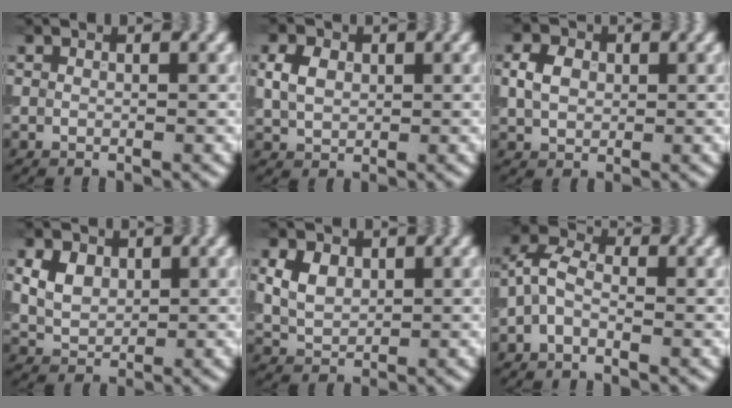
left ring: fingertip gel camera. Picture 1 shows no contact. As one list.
[{"total": 2.8, "force": [0.5, 2.0, 1.8], "torque": [-0.045, 0.010, 0.015]}, {"total": 2.8, "force": [0.2, 2.1, 1.8], "torque": [-0.043, 0.009, 0.010]}, {"total": 3.7, "force": [1.3, 2.6, 2.3], "torque": [-0.054, 0.011, 0.026]}, {"total": 3.1, "force": [0.9, 2.2, 2.0], "torque": [-0.048, 0.007, 0.023]}, {"total": 2.9, "force": [-1.2, 1.5, 2.2], "torque": [-0.049, 0.018, -0.026]}]